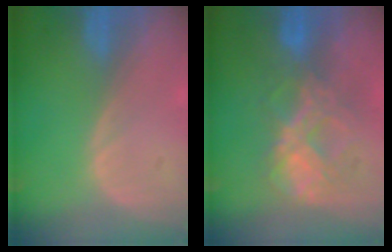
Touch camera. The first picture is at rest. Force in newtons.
{"total": 8.0, "press": 7.4, "slide": 2.9}